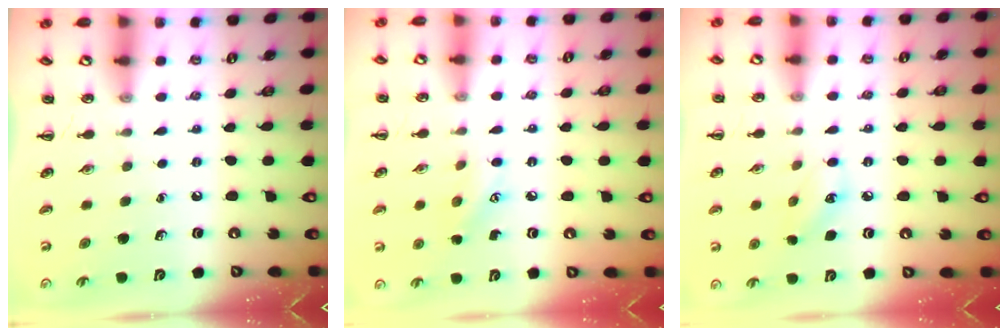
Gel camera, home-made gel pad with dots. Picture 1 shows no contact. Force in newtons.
{"total": 6.2, "press": 6.1, "slide": 1.2}
{"total": 6.3, "press": 6.2, "slide": 1.4}